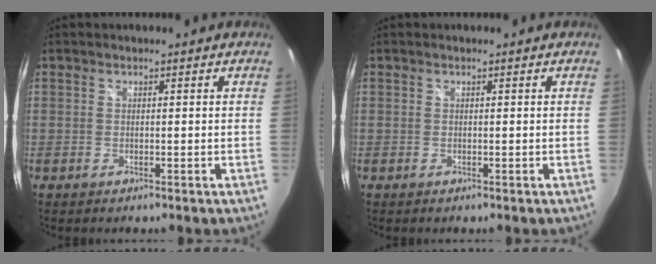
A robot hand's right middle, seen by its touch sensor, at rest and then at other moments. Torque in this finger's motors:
{"motor_torque": [-0.11, -0.12, -0.02, -0.01]}